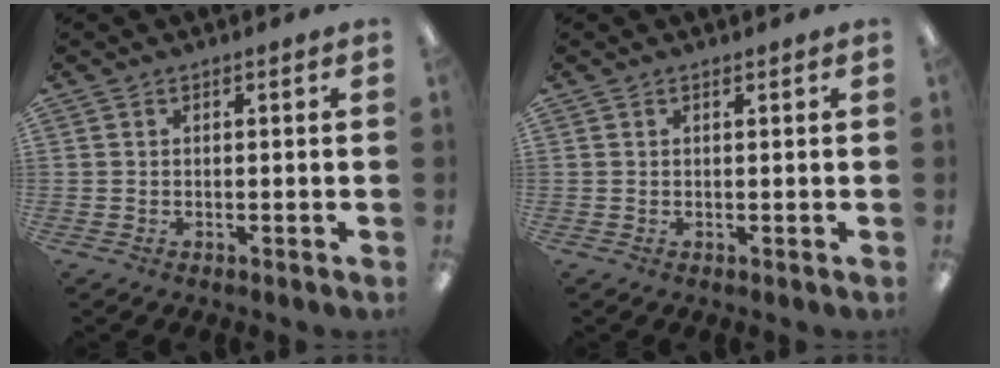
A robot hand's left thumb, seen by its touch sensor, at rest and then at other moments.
{"total": 0.5, "force": [0.5, 0.2, 0.0], "torque": [0.008, -0.003, 0.008]}